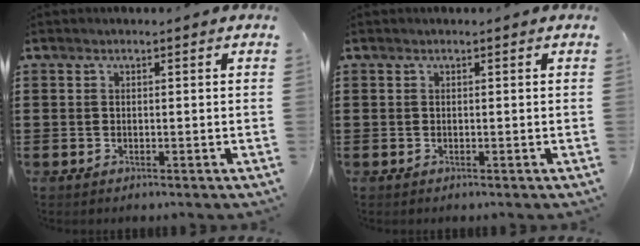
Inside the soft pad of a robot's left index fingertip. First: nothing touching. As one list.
[{"total": 0.0}]